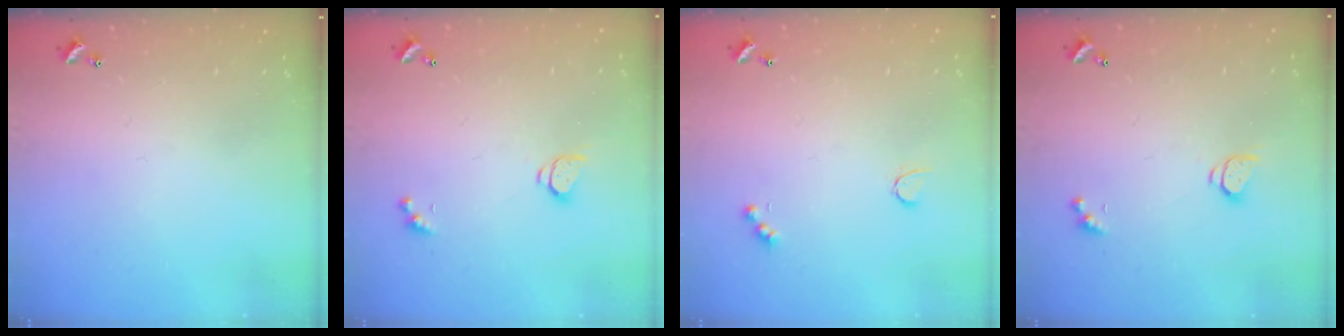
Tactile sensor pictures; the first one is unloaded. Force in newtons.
{"total": 1.6, "press": 1.5, "slide": 0.4}
{"total": 2.6, "press": 2.5, "slide": 0.5}
{"total": 1.6, "press": 1.5, "slide": 0.4}